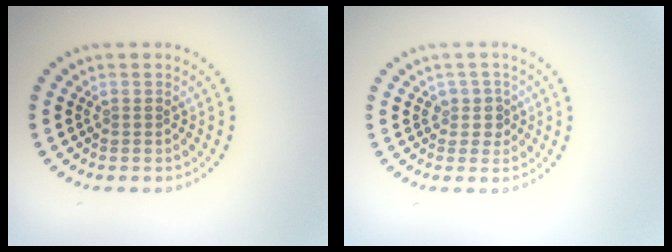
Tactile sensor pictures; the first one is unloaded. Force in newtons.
{"total": 1.7, "press": 1.4, "slide": 1.0}